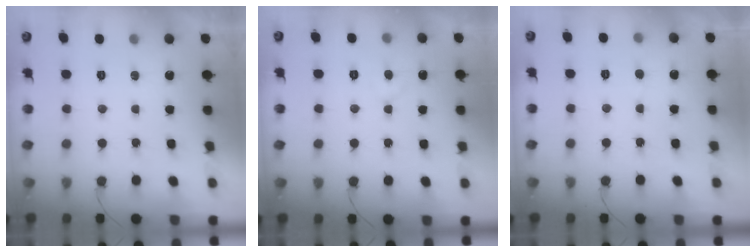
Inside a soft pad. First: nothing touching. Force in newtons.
{"total": 3.5, "press": 3.5, "slide": 0.3}
{"total": 2.4, "press": 2.4, "slide": 0.3}